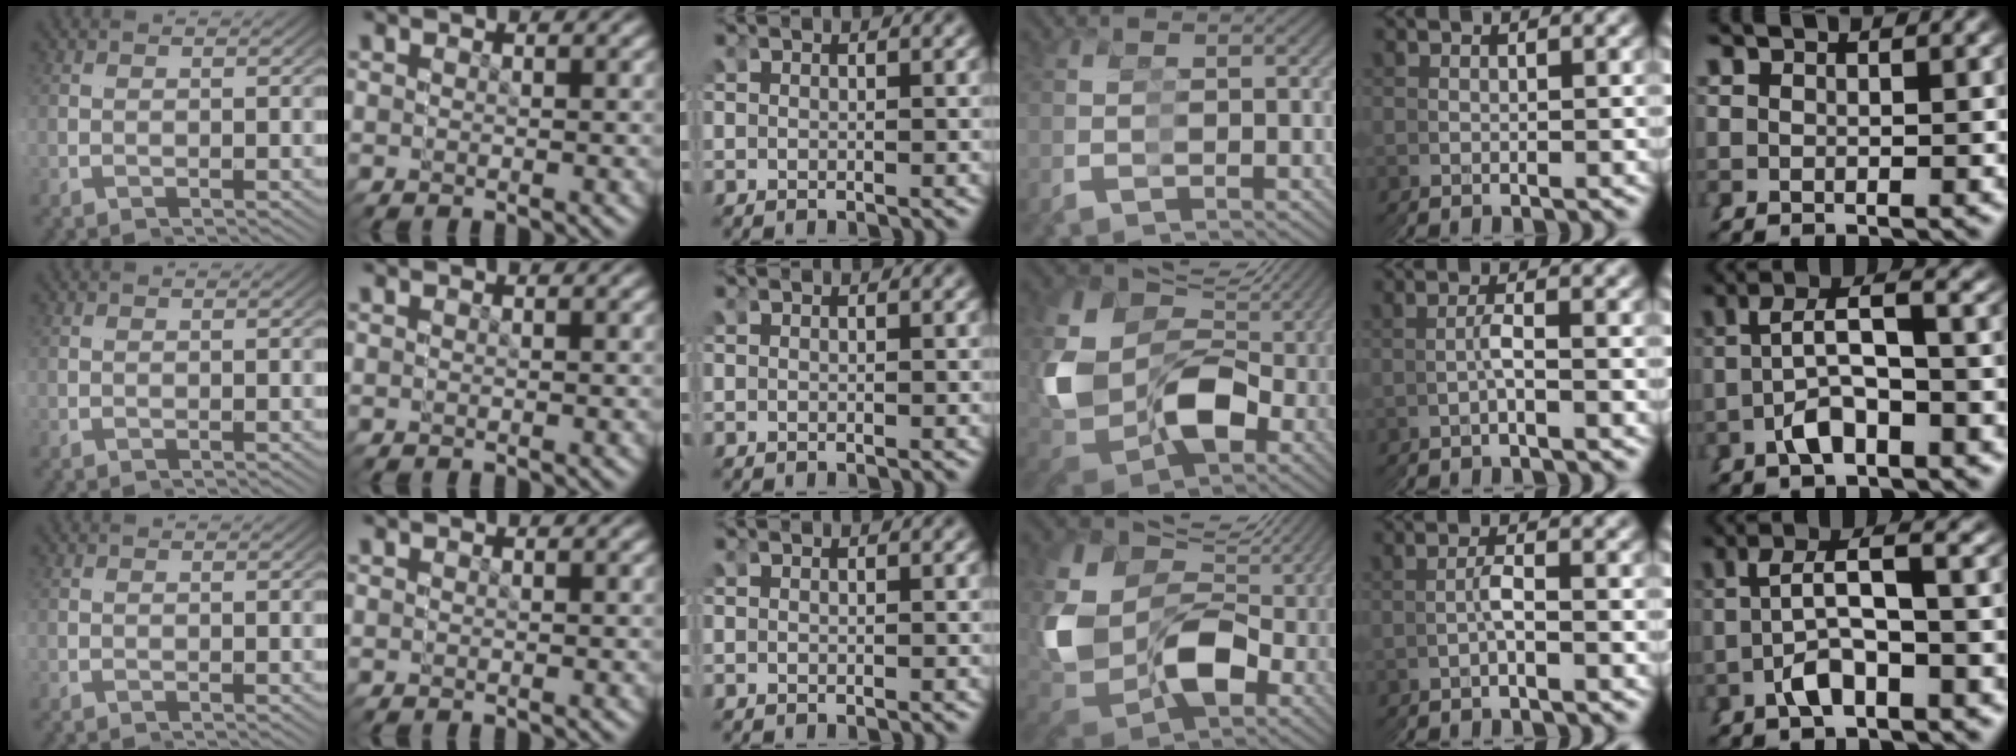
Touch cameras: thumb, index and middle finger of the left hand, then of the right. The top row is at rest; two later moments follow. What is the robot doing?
{"motion": "grasp_and_lifting", "object": "stress ball aka squeeze ball"}